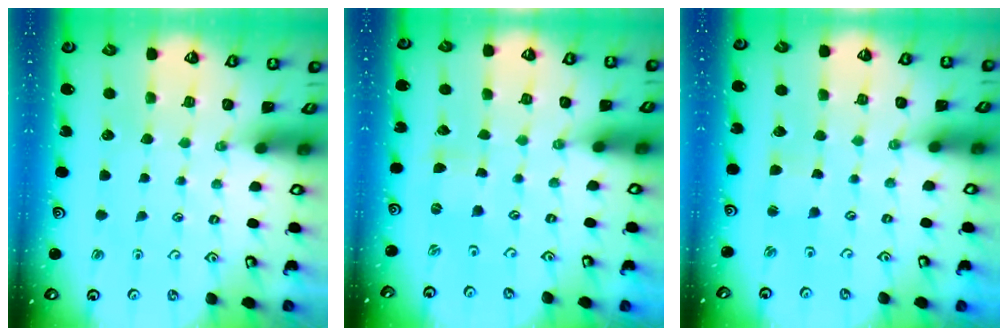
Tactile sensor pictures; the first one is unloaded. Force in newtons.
{"total": 0.0}
{"total": 1.9, "press": 1.9, "slide": 0.3}